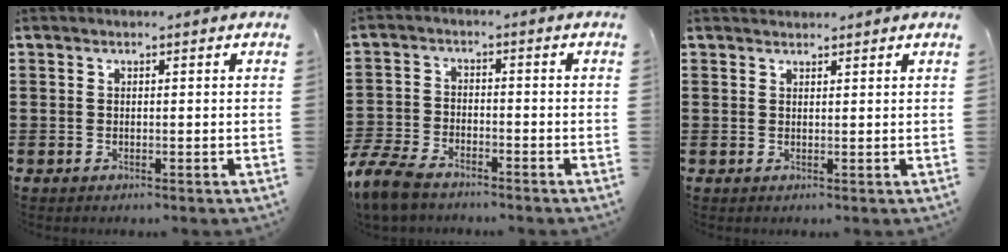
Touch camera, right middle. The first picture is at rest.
{"total": 5.9, "force": [-5.2, 1.8, 2.3], "torque": [-0.075, -0.001, -0.109]}
{"total": 1.3, "force": [1.3, 0.1, 0.0], "torque": [-0.003, 0.000, 0.025]}